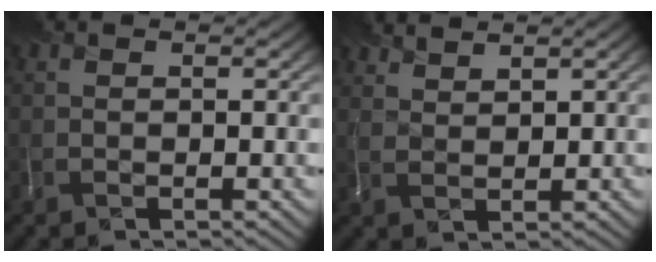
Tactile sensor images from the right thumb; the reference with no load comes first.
{"total": 3.0, "force": [2.9, 0.6, 0.4], "torque": [-0.005, 0.001, 0.058]}